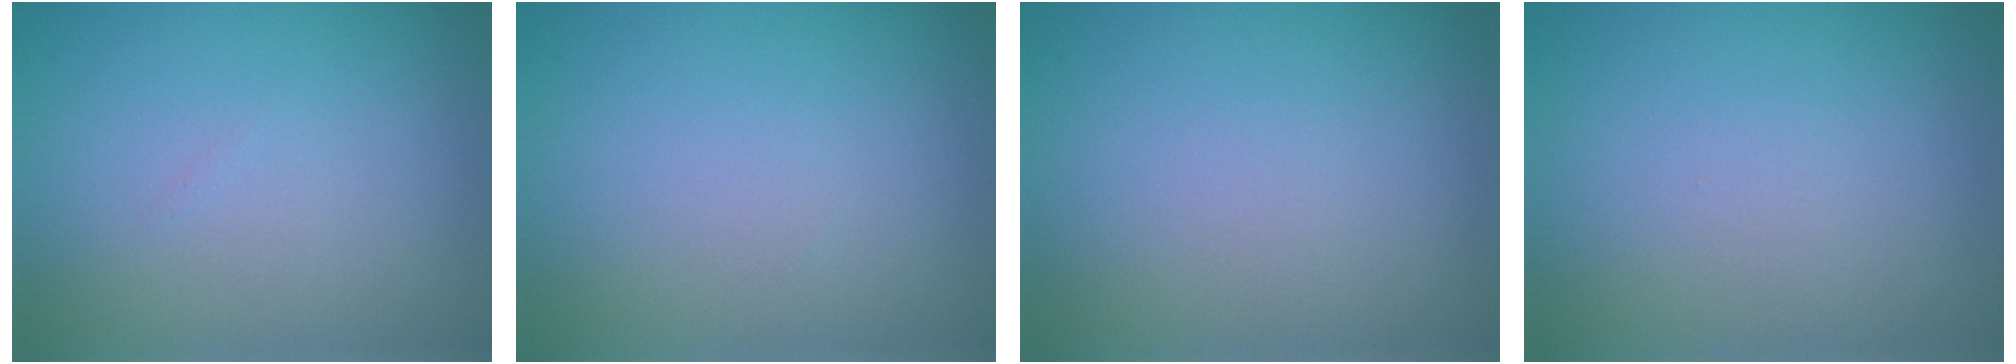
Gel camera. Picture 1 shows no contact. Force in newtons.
{"total": 0.0}
{"total": 0.0}
{"total": 0.0}